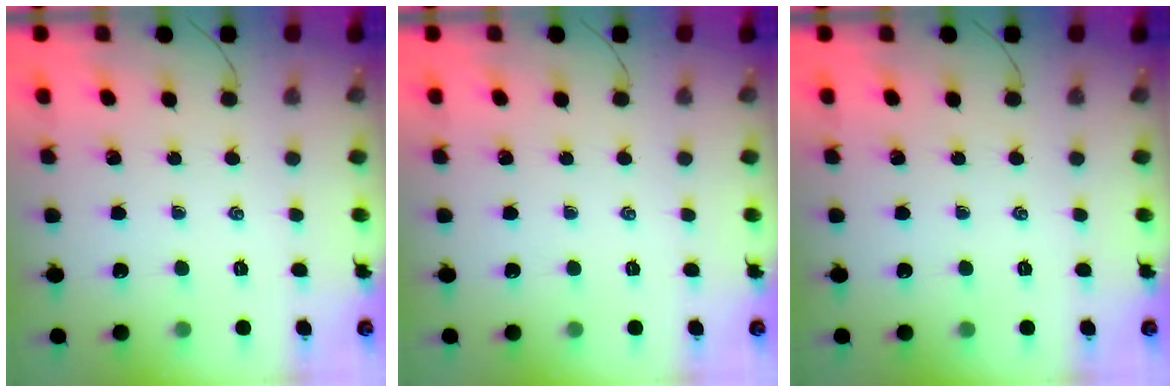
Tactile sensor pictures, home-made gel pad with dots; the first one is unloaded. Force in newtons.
{"total": 0.0}
{"total": 0.0}